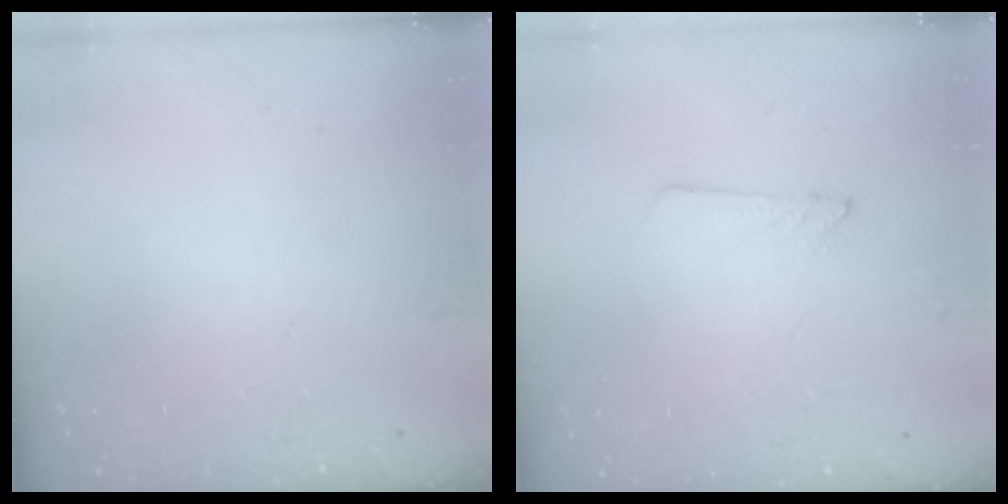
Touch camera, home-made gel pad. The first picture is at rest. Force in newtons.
{"total": 1.5, "press": 1.5, "slide": 0.1}